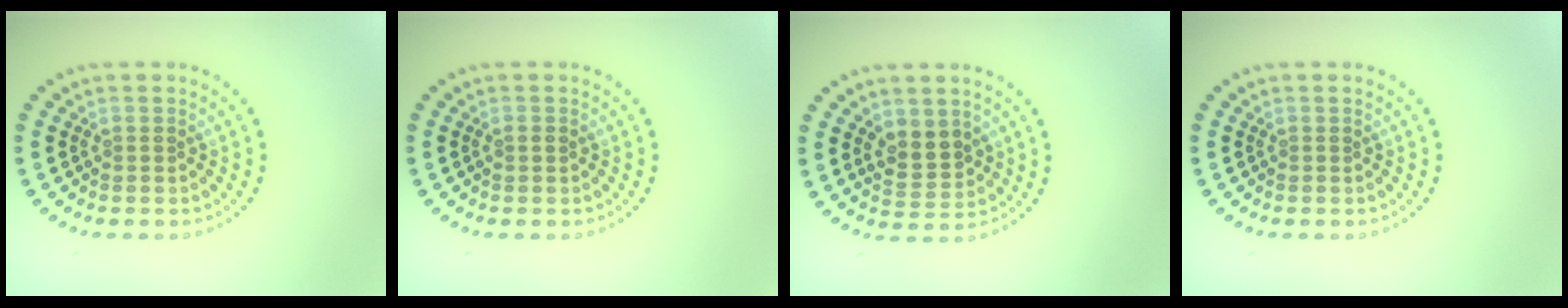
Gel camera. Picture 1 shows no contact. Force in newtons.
{"total": 0.8, "press": 0.8, "slide": 0.1}
{"total": 2.7, "press": 2.5, "slide": 0.9}
{"total": 0.0}